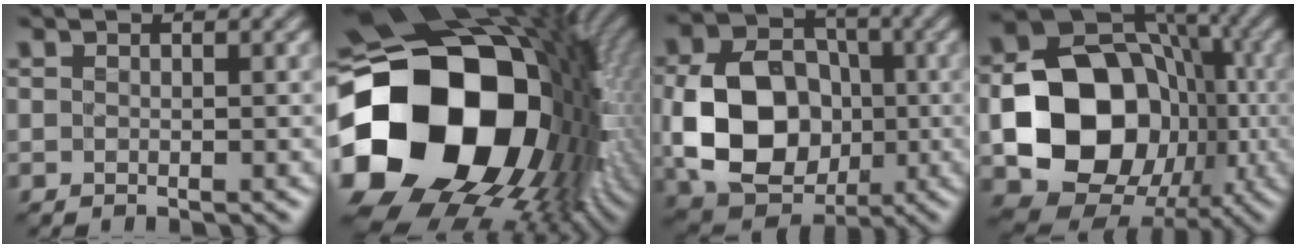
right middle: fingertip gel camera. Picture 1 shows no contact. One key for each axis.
{"total": 21.8, "fx": -2.6, "fy": 16.5, "fz": 14.0, "tx": -0.325, "ty": -0.042, "tz": -0.023}
{"total": 10.8, "fx": -1.4, "fy": 8.3, "fz": 6.8, "tx": -0.139, "ty": -0.003, "tz": -0.022}
{"total": 14.3, "fx": -3.0, "fy": 11.0, "fz": 8.6, "tx": -0.130, "ty": -0.008, "tz": -0.060}